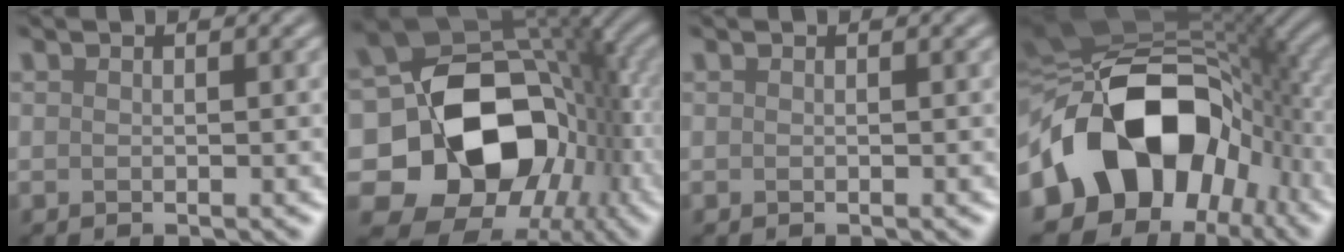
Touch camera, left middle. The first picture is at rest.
{"total": 16.1, "force": [-2.4, 12.0, 10.4], "torque": [-0.166, -0.017, -0.029]}
{"total": 0.0}
{"total": 16.3, "force": [-3.3, 11.5, 11.1], "torque": [-0.182, -0.008, -0.057]}